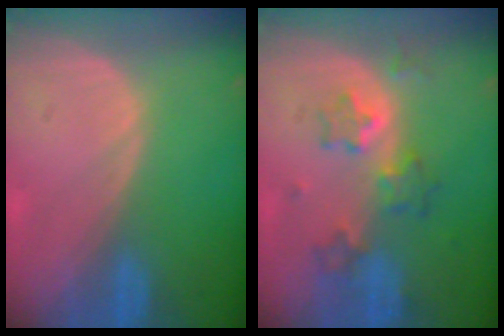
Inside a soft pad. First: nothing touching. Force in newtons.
{"total": 6.2, "press": 5.8, "slide": 2.1}